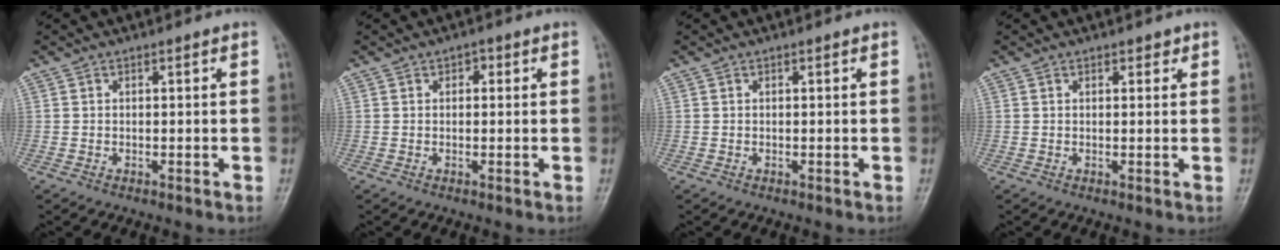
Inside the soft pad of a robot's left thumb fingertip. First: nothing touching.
{"total": 1.4, "force": [0.5, 1.0, 0.8], "torque": [-0.001, 0.003, 0.002]}
{"total": 0.0}
{"total": 1.2, "force": [0.8, 0.7, 0.5], "torque": [0.005, -0.004, 0.007]}